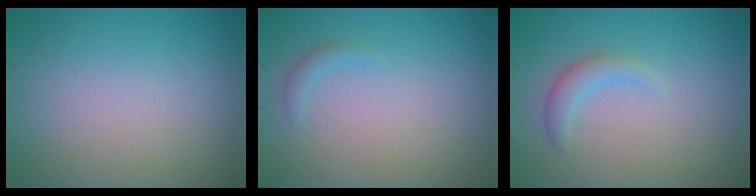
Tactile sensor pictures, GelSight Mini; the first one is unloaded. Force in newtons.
{"total": 0.9, "press": 0.9, "slide": 0.0}
{"total": 1.9, "press": 1.9, "slide": 0.0}